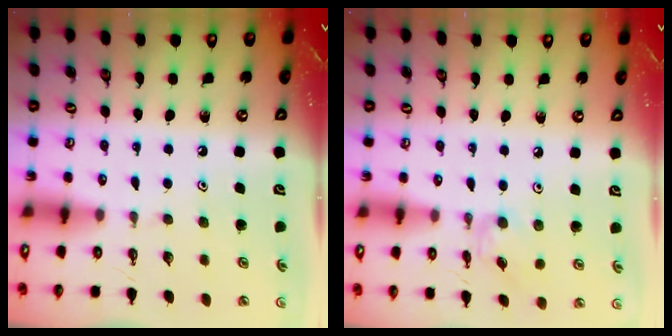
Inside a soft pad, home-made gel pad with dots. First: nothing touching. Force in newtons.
{"total": 1.6, "press": 1.5, "slide": 0.3}